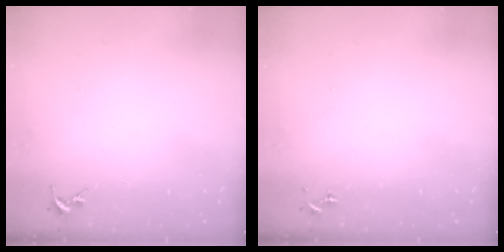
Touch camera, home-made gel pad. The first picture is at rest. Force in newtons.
{"total": 0.0}